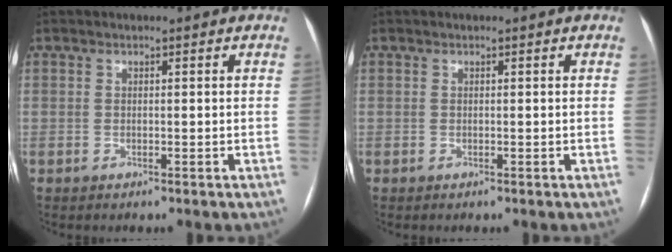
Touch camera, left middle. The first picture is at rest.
{"total": 0.0}